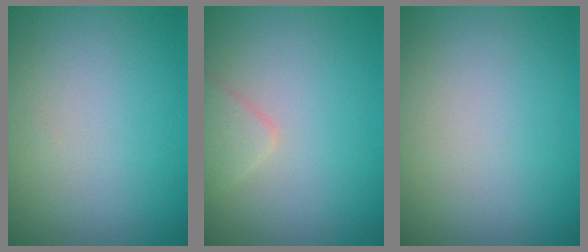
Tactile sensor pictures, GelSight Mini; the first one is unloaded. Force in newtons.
{"total": 1.7, "press": 1.6, "slide": 0.1}
{"total": 0.0}